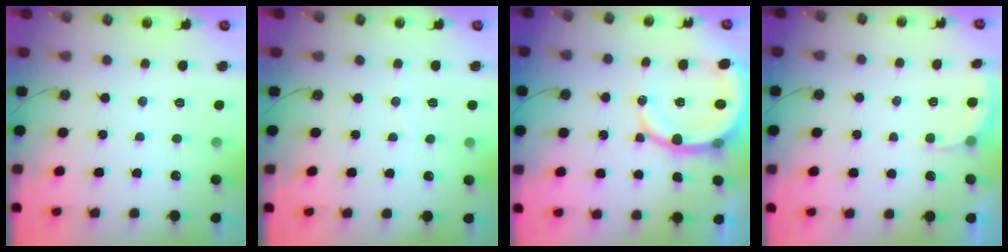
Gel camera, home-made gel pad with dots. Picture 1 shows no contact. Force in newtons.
{"total": 2.2, "press": 2.2, "slide": 0.2}
{"total": 13.0, "press": 12.8, "slide": 2.5}
{"total": 2.6, "press": 2.3, "slide": 1.1}